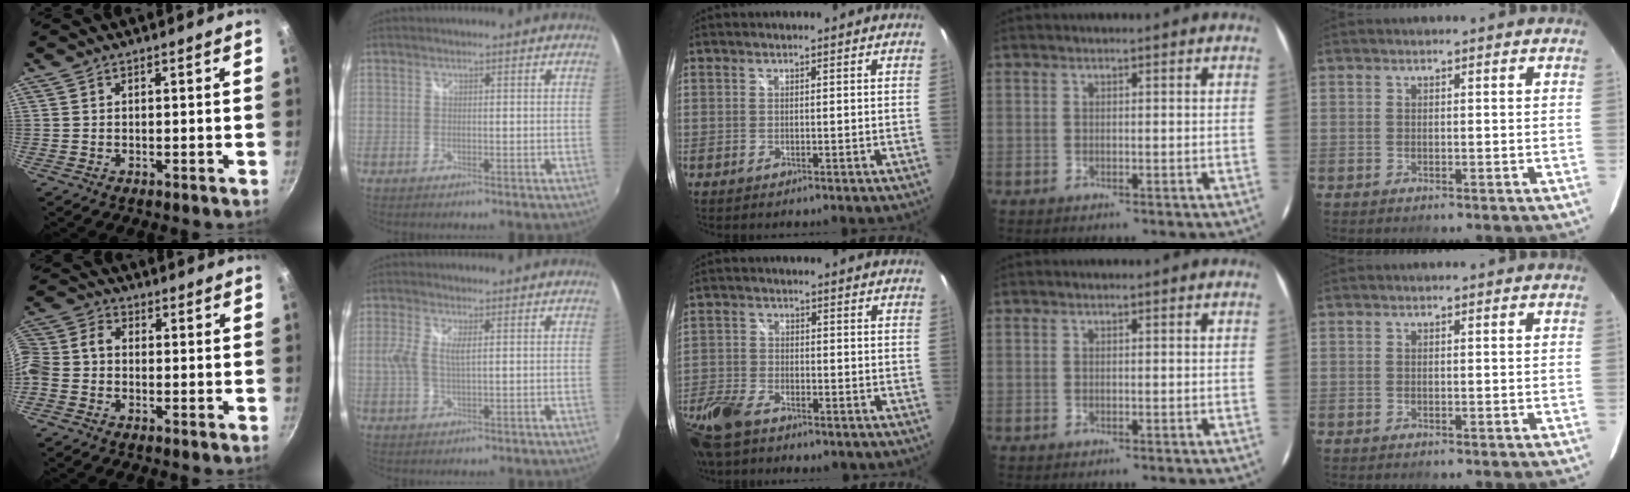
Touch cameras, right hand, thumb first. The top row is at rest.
{"thumb": {"total": 7.5, "force": [-2.4, 5.5, 4.5], "torque": [-0.101, 0.039, -0.065]}, "index": {"total": 4.6, "force": [0.7, 1.7, 4.2], "torque": [-0.092, 0.002, 0.011]}, "middle": {"total": 13.0, "force": [-8.8, 6.6, 7.0], "torque": [-0.192, -0.031, -0.173]}}